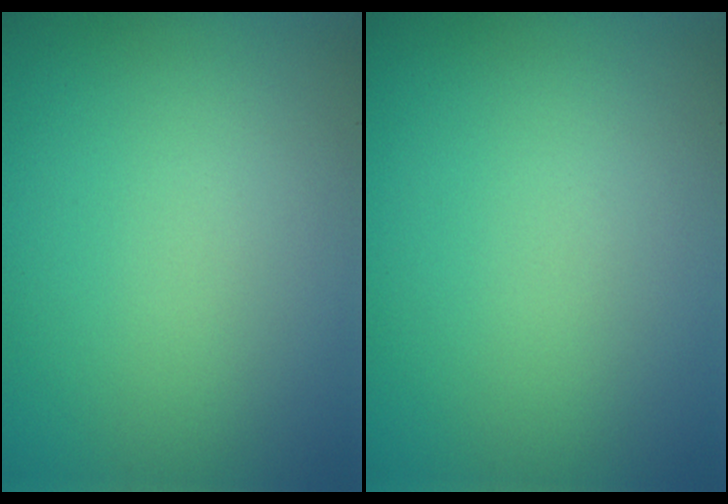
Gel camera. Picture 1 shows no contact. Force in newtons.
{"total": 0.0}